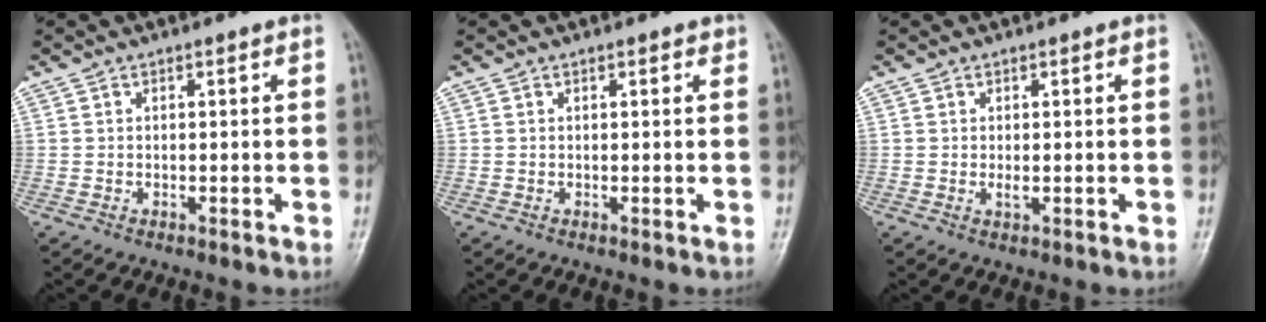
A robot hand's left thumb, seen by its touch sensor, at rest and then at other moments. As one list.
[{"total": 1.1, "force": [0.7, 0.4, 0.7], "torque": [-0.008, -0.001, 0.008]}, {"total": 1.5, "force": [0.1, 0.6, 1.4], "torque": [-0.022, 0.001, 0.006]}]